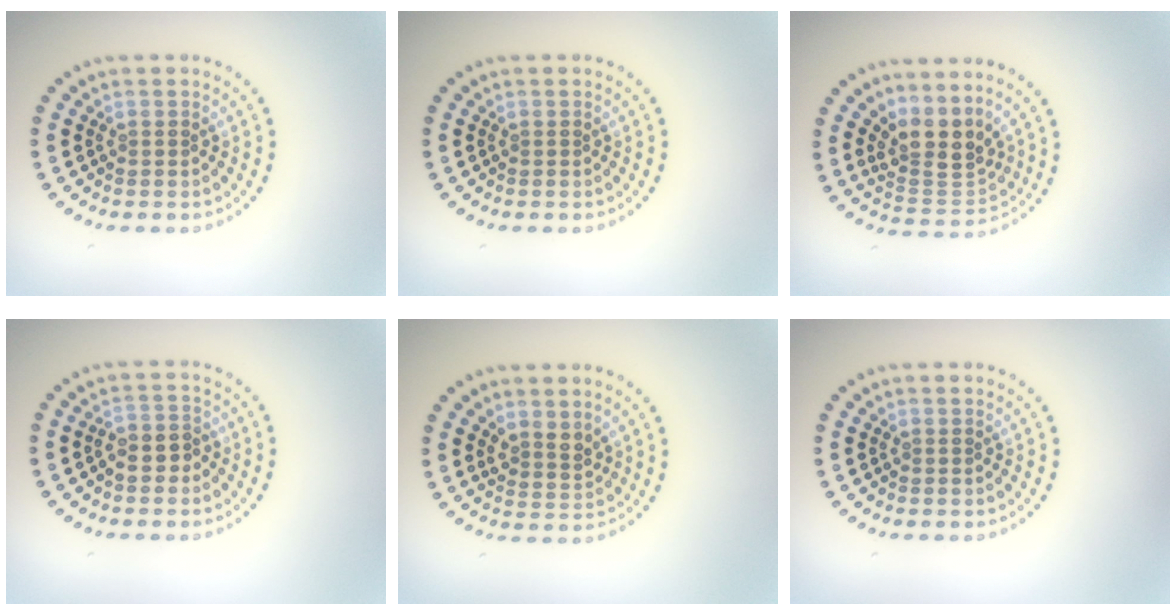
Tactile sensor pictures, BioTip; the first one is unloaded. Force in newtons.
{"total": 0.0}
{"total": 3.9, "press": 3.0, "slide": 2.5}
{"total": 2.2, "press": 2.1, "slide": 0.7}
{"total": 2.0, "press": 1.7, "slide": 1.2}
{"total": 0.0}